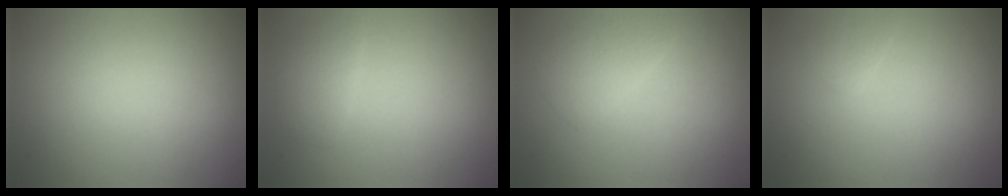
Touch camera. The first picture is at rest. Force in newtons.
{"total": 1.5, "press": 1.5, "slide": 0.0}
{"total": 1.7, "press": 1.7, "slide": 0.1}
{"total": 0.8, "press": 0.8, "slide": 0.1}